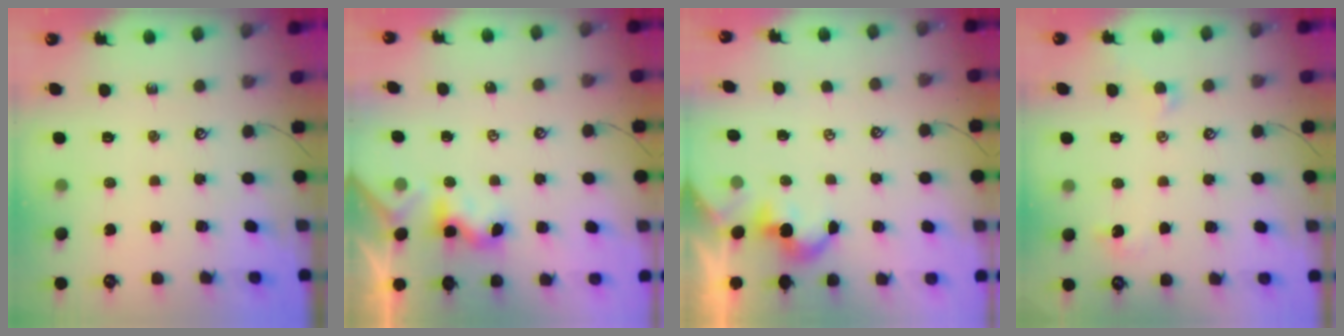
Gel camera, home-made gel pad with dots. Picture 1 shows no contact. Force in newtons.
{"total": 2.3, "press": 2.3, "slide": 0.0}
{"total": 3.2, "press": 3.2, "slide": 0.2}
{"total": 1.5, "press": 1.4, "slide": 0.5}